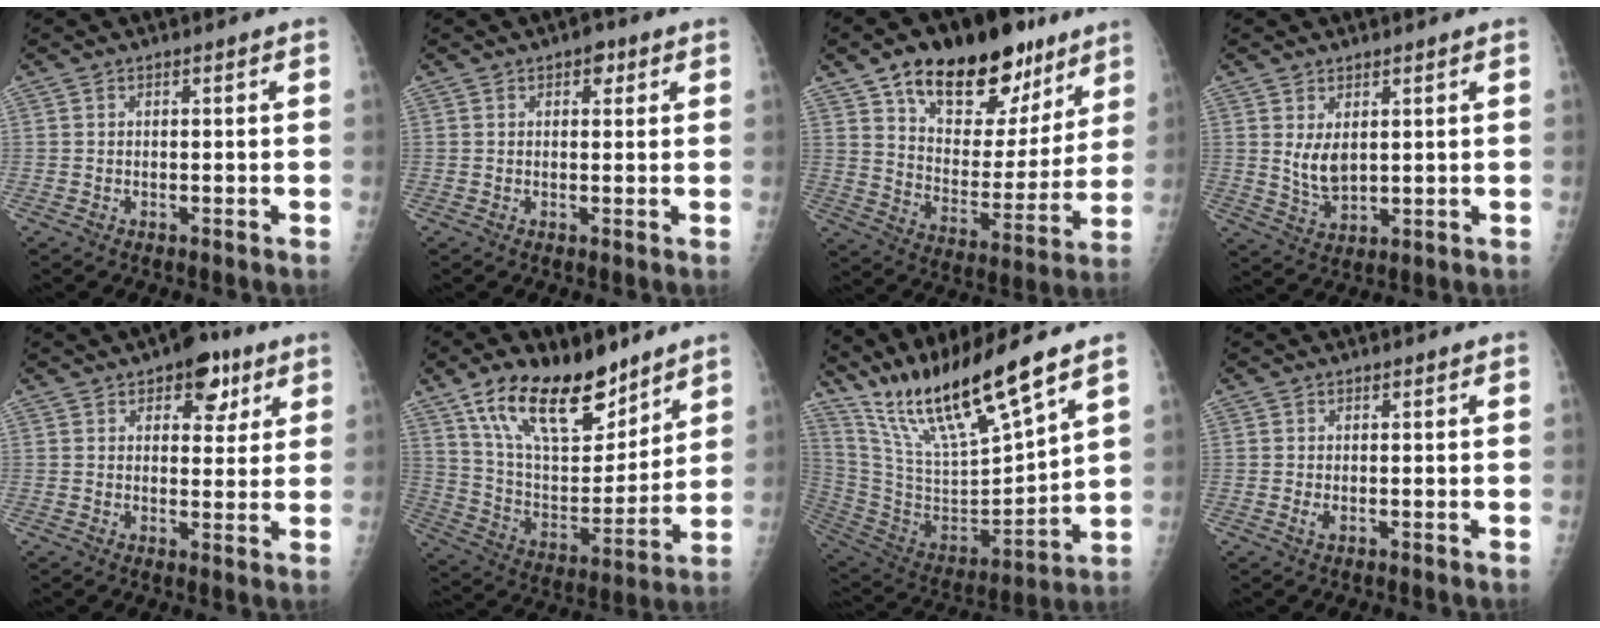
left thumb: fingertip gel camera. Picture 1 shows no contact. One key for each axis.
{"total": 4.4, "fx": 2.4, "fy": 2.5, "fz": 2.6, "tx": -0.010, "ty": -0.006, "tz": 0.026}
{"total": 25.6, "fx": 15.8, "fy": 13.0, "fz": 15.3, "tx": -0.193, "ty": -0.041, "tz": 0.253}
{"total": 5.2, "fx": 1.8, "fy": 3.1, "fz": 3.8, "tx": -0.060, "ty": -0.023, "tz": 0.044}
{"total": 8.4, "fx": 4.6, "fy": 4.9, "fz": 5.1, "tx": -0.029, "ty": -0.015, "tz": 0.058}
{"total": 21.9, "fx": 14.7, "fy": 10.0, "fz": 12.9, "tx": -0.182, "ty": -0.064, "tz": 0.262}
{"total": 21.6, "fx": 16.7, "fy": 2.8, "fz": 13.4, "tx": -0.221, "ty": -0.076, "tz": 0.325}
{"total": 1.1, "fx": 0.3, "fy": 0.6, "fz": 0.8, "tx": -0.015, "ty": -0.003, "tz": 0.007}